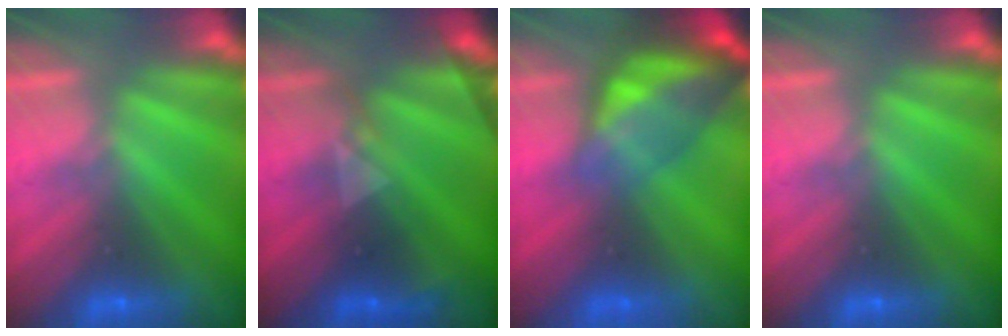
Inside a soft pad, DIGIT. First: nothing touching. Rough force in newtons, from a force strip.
{"total": 2.5}
{"total": 7.6}
{"total": 0.0}